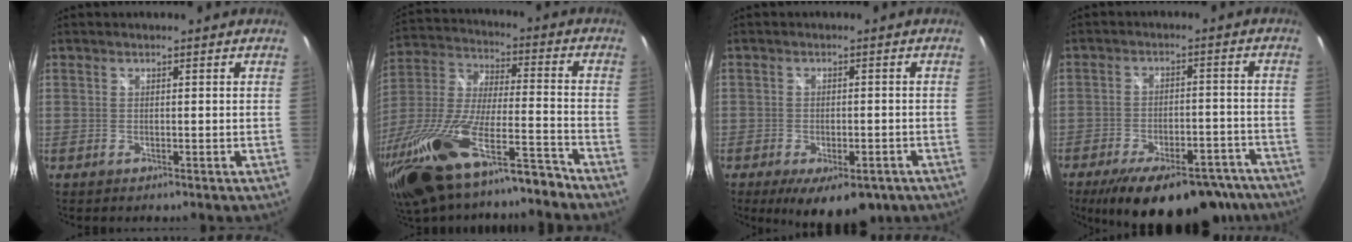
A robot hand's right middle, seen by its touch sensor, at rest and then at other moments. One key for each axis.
{"total": 24.9, "fx": -17.9, "fy": 5.7, "fz": 16.3, "tx": -0.337, "ty": -0.049, "tz": -0.317}
{"total": 10.5, "fx": -6.6, "fy": 4.7, "fz": 6.7, "tx": -0.118, "ty": -0.019, "tz": -0.088}
{"total": 20.8, "fx": -15.8, "fy": 8.1, "fz": 10.9, "tx": -0.186, "ty": -0.012, "tz": -0.203}